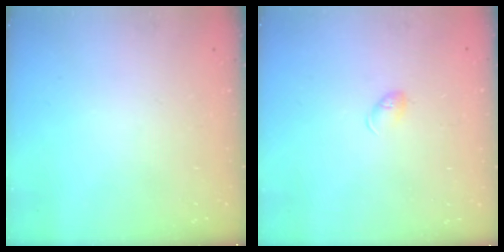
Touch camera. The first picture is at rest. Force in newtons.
{"total": 4.1, "press": 4.0, "slide": 0.7}